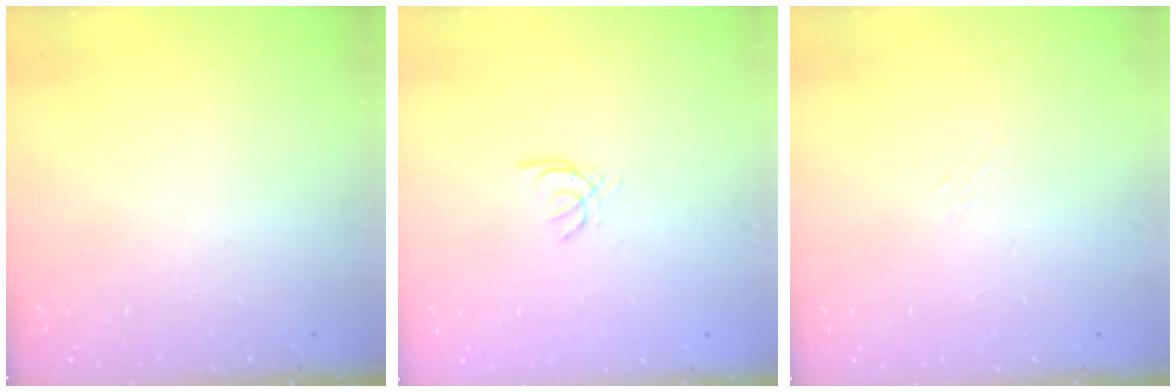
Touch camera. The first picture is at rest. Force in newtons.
{"total": 2.4, "press": 2.4, "slide": 0.3}
{"total": 2.1, "press": 2.0, "slide": 0.6}